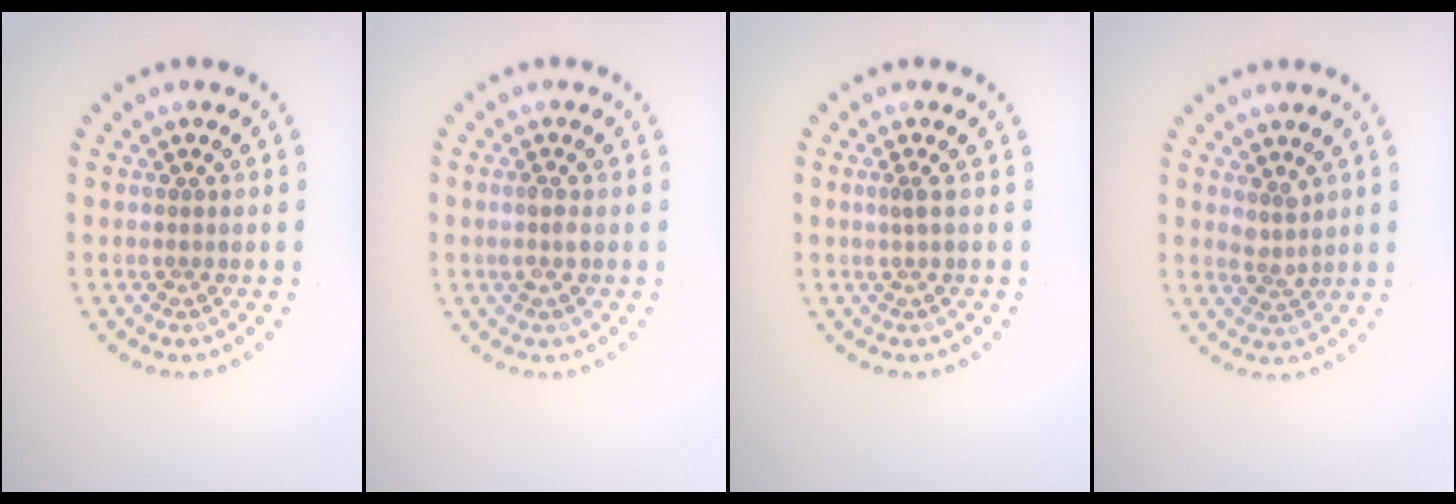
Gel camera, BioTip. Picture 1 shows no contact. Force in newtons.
{"total": 0.9, "press": 0.8, "slide": 0.5}
{"total": 0.6, "press": 0.3, "slide": 0.5}
{"total": 1.6, "press": 1.2, "slide": 1.0}